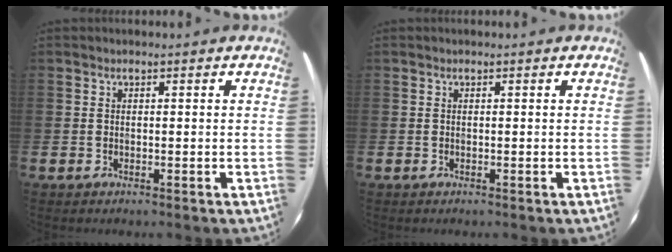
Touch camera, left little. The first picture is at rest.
{"total": 0.0}